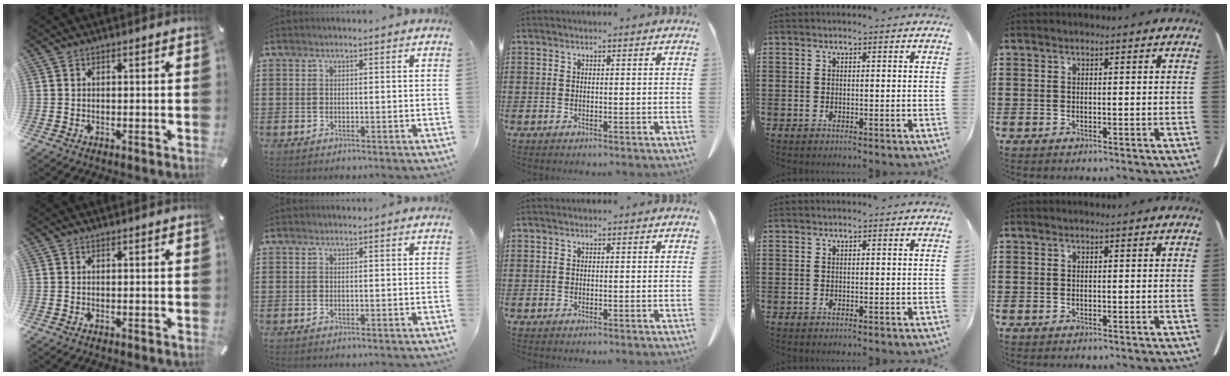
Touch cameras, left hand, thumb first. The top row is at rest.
{}